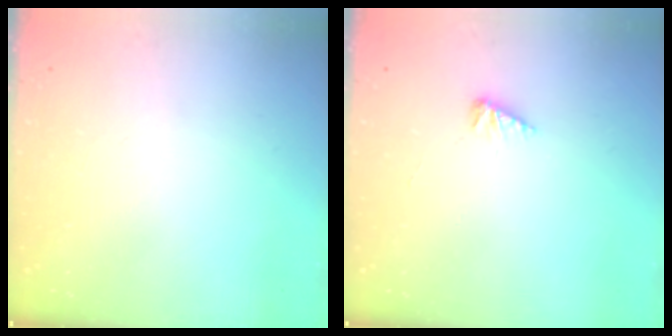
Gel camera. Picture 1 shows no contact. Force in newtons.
{"total": 2.2, "press": 2.2, "slide": 0.3}